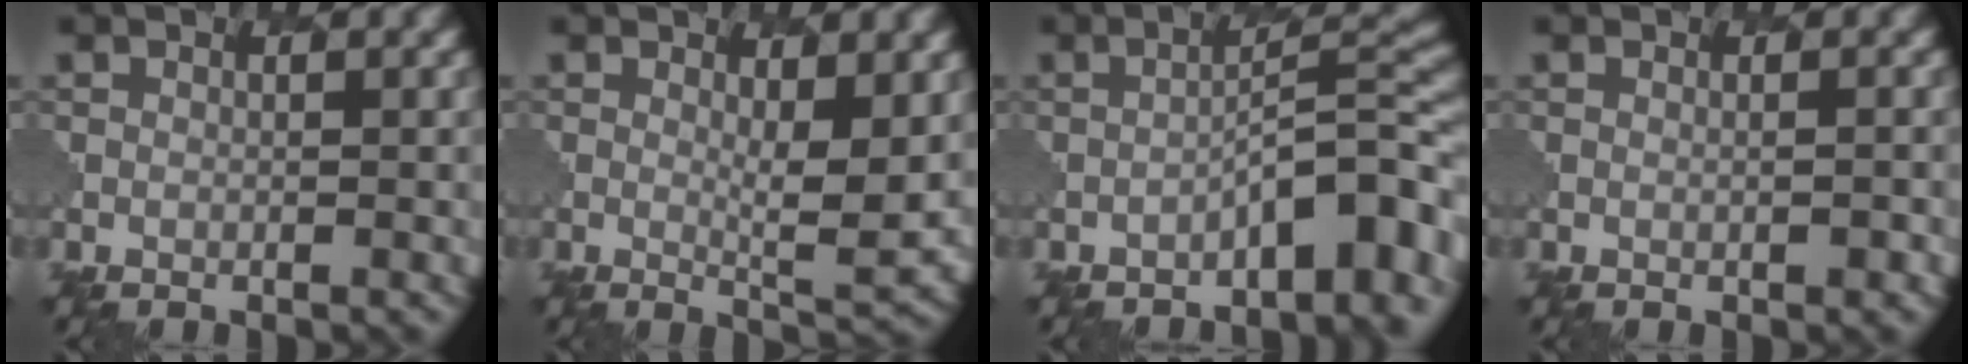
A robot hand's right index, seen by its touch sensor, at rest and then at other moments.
{"total": 3.6, "force": [1.1, 0.7, 3.4], "torque": [-0.055, -0.012, 0.019]}
{"total": 7.3, "force": [-3.7, 2.1, 5.9], "torque": [-0.073, 0.017, -0.056]}
{"total": 1.1, "force": [0.3, 0.4, 1.0], "torque": [-0.007, 0.003, 0.002]}